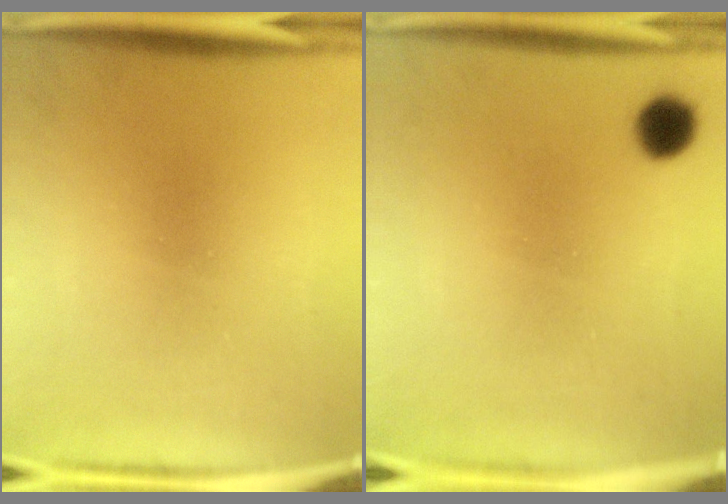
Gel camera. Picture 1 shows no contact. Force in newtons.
{"total": 6.0}